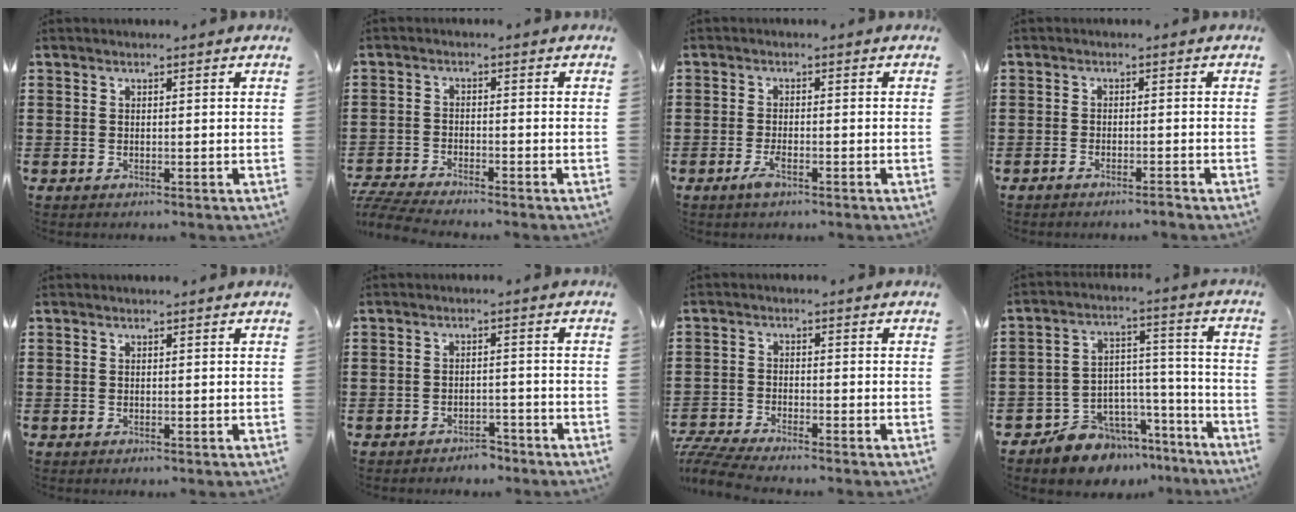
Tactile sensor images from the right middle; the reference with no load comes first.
{"total": 4.1, "force": [-4.0, 0.0, 1.1], "torque": [-0.040, -0.013, -0.085]}
{"total": 2.5, "force": [-1.4, 0.6, 2.0], "torque": [-0.049, -0.005, -0.031]}
{"total": 1.5, "force": [-1.4, -0.1, 0.5], "torque": [-0.009, 0.000, -0.026]}
{"total": 0.0}
{"total": 2.4, "force": [-2.3, 0.4, 0.0], "torque": [-0.009, 0.001, -0.050]}
{"total": 4.3, "force": [-4.1, 0.0, 1.4], "torque": [-0.053, -0.018, -0.088]}
{"total": 8.0, "force": [-7.0, 3.8, 0.0], "torque": [-0.013, 0.016, -0.133]}